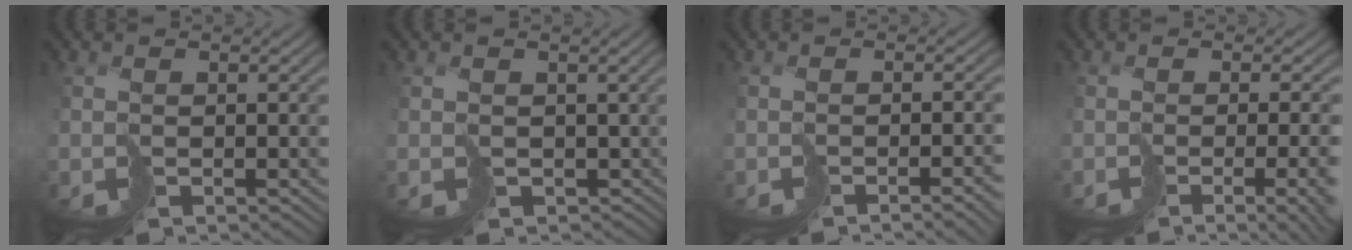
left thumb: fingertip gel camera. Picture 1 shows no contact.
{"total": 4.7, "force": [-0.1, 4.1, 2.3], "torque": [-0.049, -0.026, 0.005]}
{"total": 3.4, "force": [-2.7, 0.4, 2.0], "torque": [-0.021, -0.003, -0.040]}
{"total": 7.7, "force": [-2.6, 2.6, 6.7], "torque": [-0.074, -0.029, -0.003]}